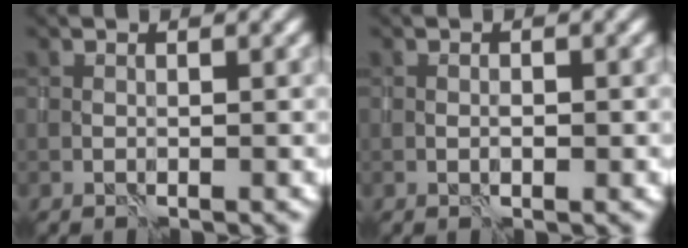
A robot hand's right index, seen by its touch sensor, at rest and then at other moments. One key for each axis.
{"total": 0.8, "fx": 0.0, "fy": 0.3, "fz": 0.7, "tx": -0.009, "ty": 0.001, "tz": 0.001}